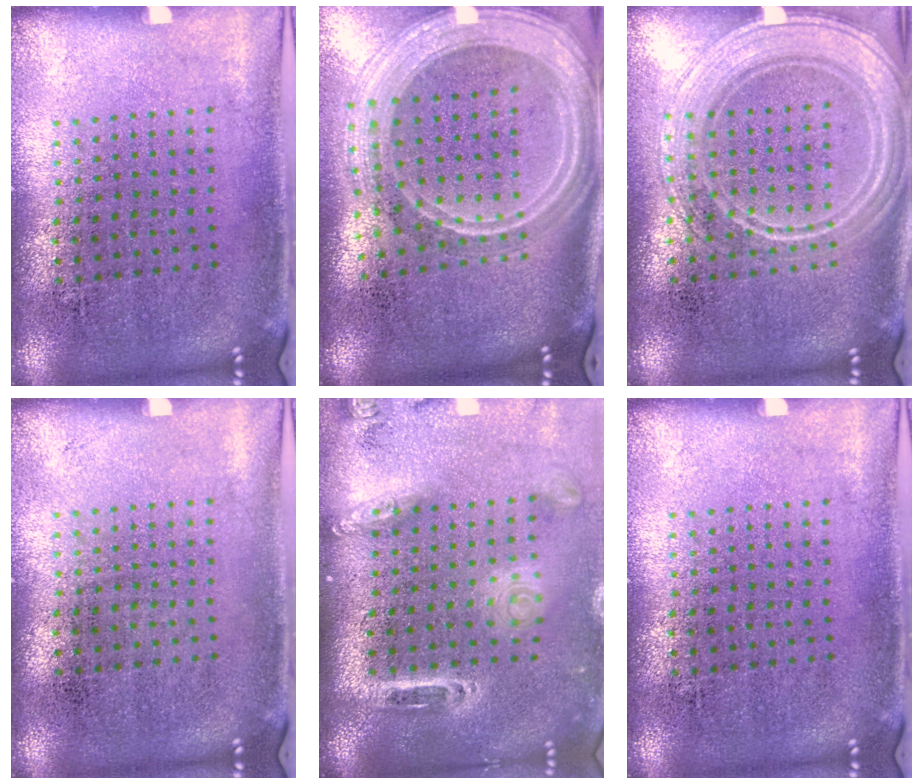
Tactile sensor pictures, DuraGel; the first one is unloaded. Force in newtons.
{"total": 3.0, "press": 2.4, "slide": 1.8}
{"total": 3.7, "press": 3.7, "slide": 0.6}
{"total": 0.0}
{"total": 2.5, "press": 1.9, "slide": 1.7}
{"total": 0.0}